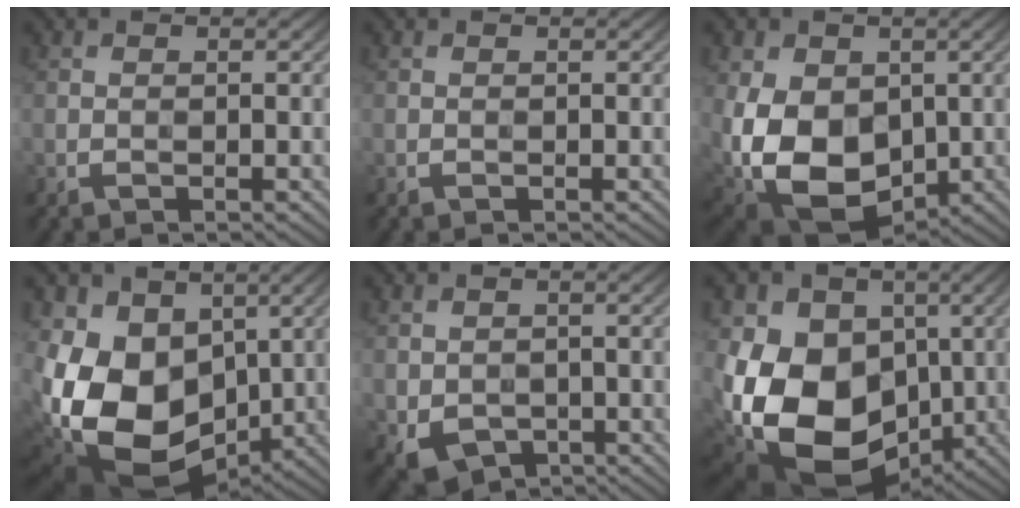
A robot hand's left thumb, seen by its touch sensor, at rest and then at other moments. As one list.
[{"total": 0.0}, {"total": 14.7, "force": [-1.0, 10.7, 10.0], "torque": [-0.211, -0.030, -0.009]}, {"total": 16.5, "force": [-0.2, 12.5, 10.8], "torque": [-0.236, -0.033, 0.016]}, {"total": 3.5, "force": [-1.3, 2.7, 1.7], "torque": [-0.040, -0.015, -0.021]}, {"total": 18.4, "force": [-2.2, 14.2, 11.6], "torque": [-0.229, -0.030, -0.044]}]